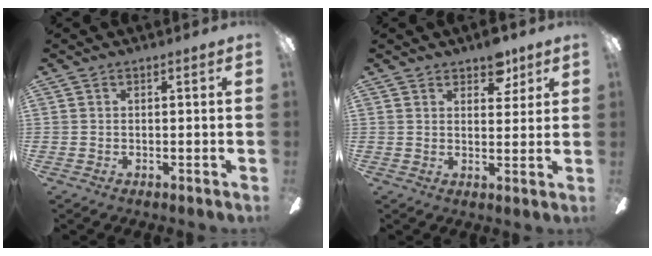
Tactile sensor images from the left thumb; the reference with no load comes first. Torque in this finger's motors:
{"motor_torque": [0.91, 0.26, 0.71, -0.28, 0.00]}